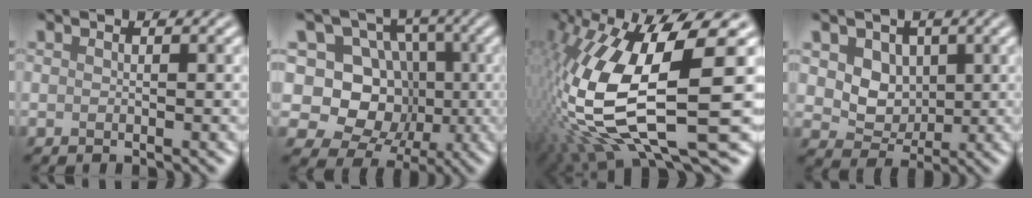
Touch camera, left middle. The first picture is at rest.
{"total": 10.9, "force": [0.0, 9.6, 5.2], "torque": [-0.082, 0.027, -0.037]}
{"total": 14.8, "force": [-1.1, 4.8, 13.9], "torque": [-0.294, -0.022, -0.004]}
{"total": 3.8, "force": [0.9, 3.1, 2.0], "torque": [-0.045, -0.014, 0.016]}